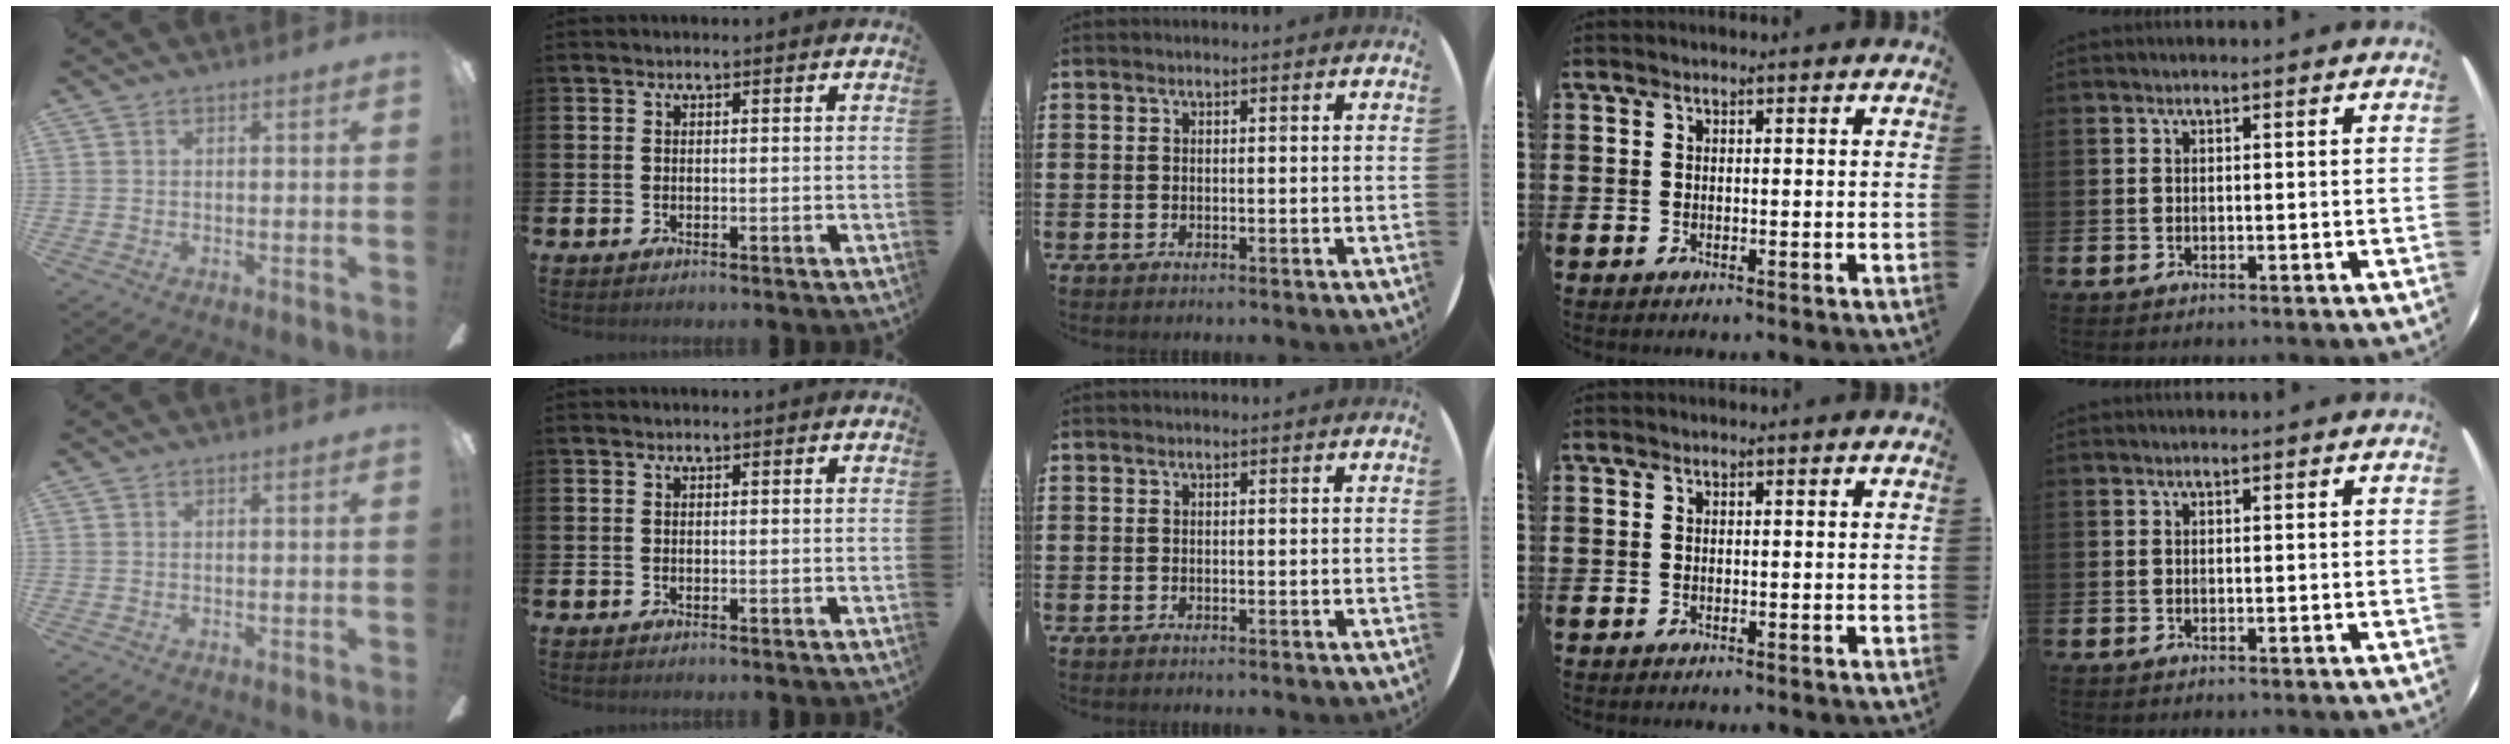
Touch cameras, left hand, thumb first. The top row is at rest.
{}